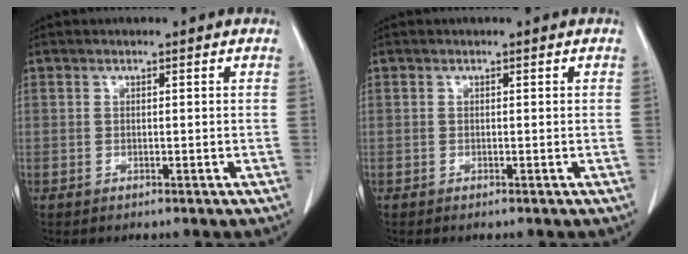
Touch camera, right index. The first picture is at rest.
{"total": 0.0}